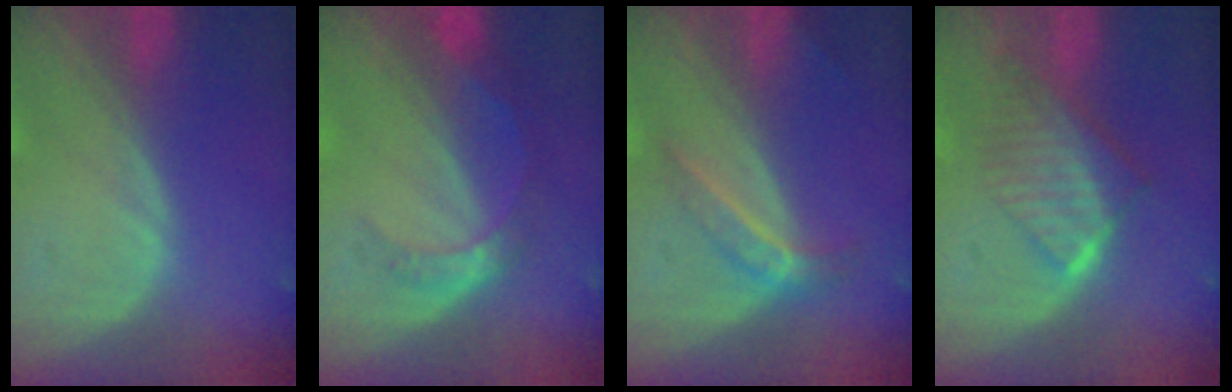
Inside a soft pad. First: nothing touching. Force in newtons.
{"total": 5.1, "press": 4.6, "slide": 2.2}
{"total": 4.5, "press": 4.0, "slide": 2.2}
{"total": 6.7, "press": 6.0, "slide": 2.9}